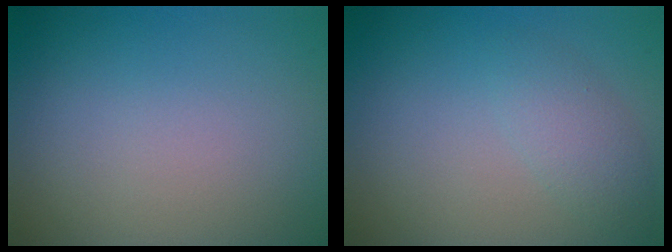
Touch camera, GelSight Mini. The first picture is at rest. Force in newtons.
{"total": 2.0, "press": 2.0, "slide": 0.2}